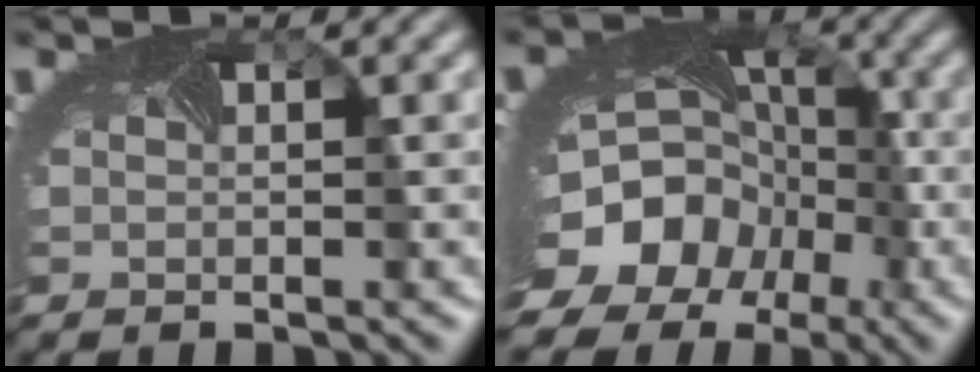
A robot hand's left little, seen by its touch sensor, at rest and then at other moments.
{"total": 14.2, "force": [-5.8, 11.3, 6.2], "torque": [-0.112, -0.038, -0.102]}